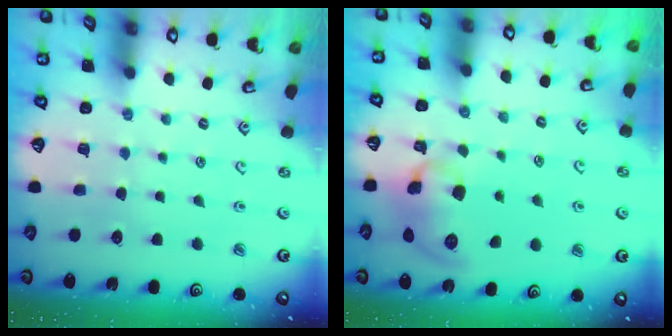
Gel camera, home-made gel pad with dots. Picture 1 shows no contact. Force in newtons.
{"total": 10.8, "press": 10.7, "slide": 1.1}